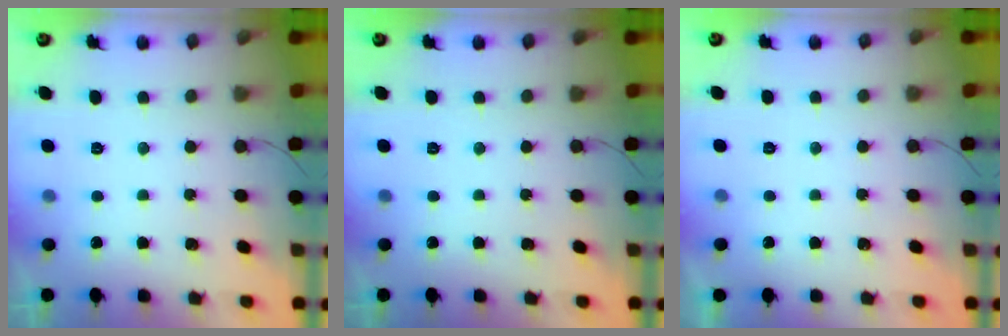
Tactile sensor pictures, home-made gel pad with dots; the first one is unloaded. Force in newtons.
{"total": 0.0}
{"total": 1.1, "press": 1.1, "slide": 0.1}